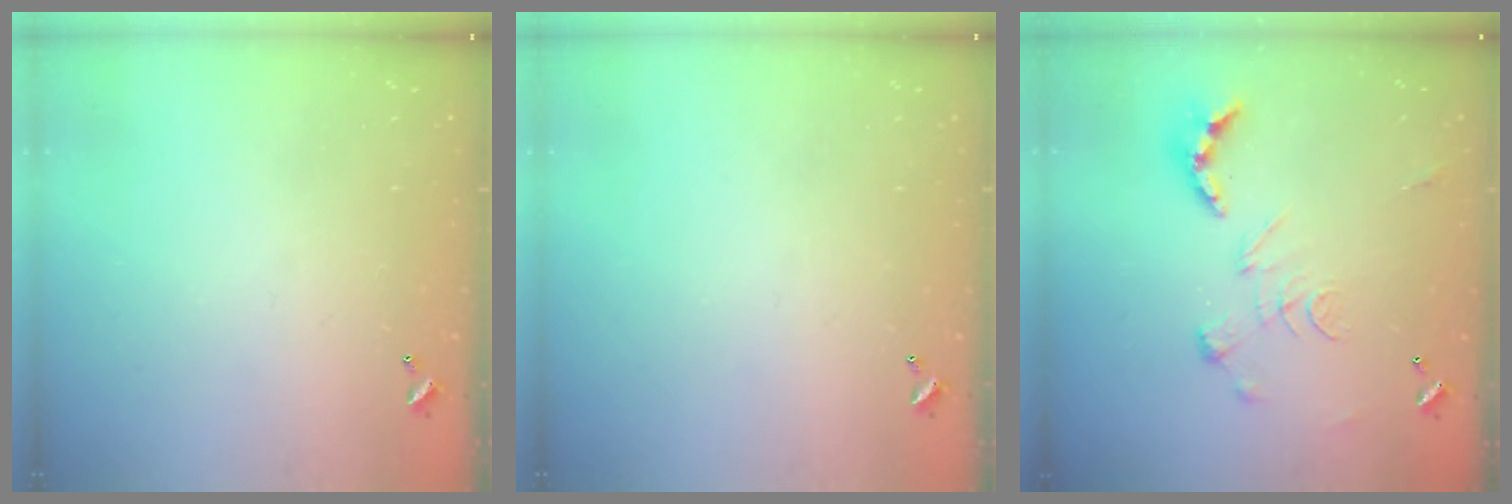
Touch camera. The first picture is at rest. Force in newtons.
{"total": 0.0}
{"total": 2.6, "press": 2.1, "slide": 1.5}